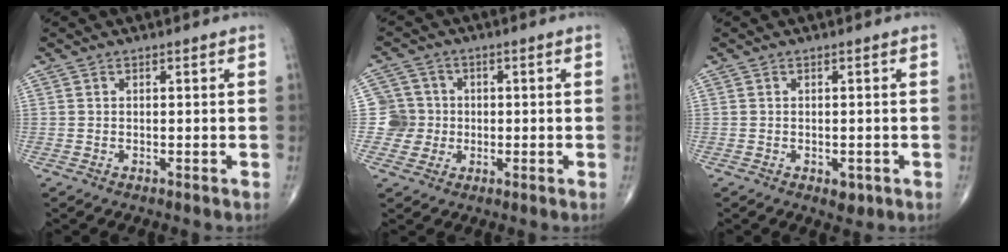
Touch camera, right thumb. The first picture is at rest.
{"total": 5.8, "force": [-0.4, 5.8, -0.2], "torque": [0.040, 0.014, -0.013]}
{"total": 2.1, "force": [-0.8, 1.2, 1.5], "torque": [-0.010, -0.003, -0.005]}